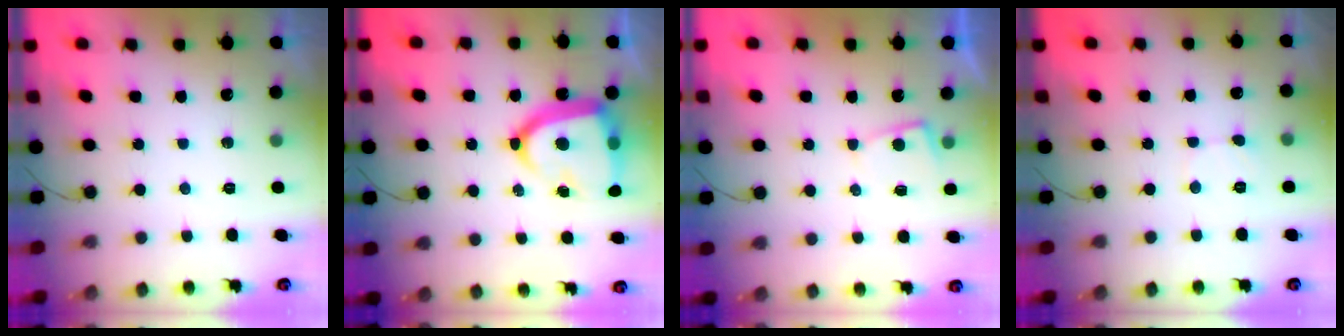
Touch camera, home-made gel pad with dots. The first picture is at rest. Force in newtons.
{"total": 18.8, "press": 18.7, "slide": 1.9}
{"total": 3.0, "press": 3.0, "slide": 0.5}
{"total": 2.4, "press": 2.4, "slide": 0.2}